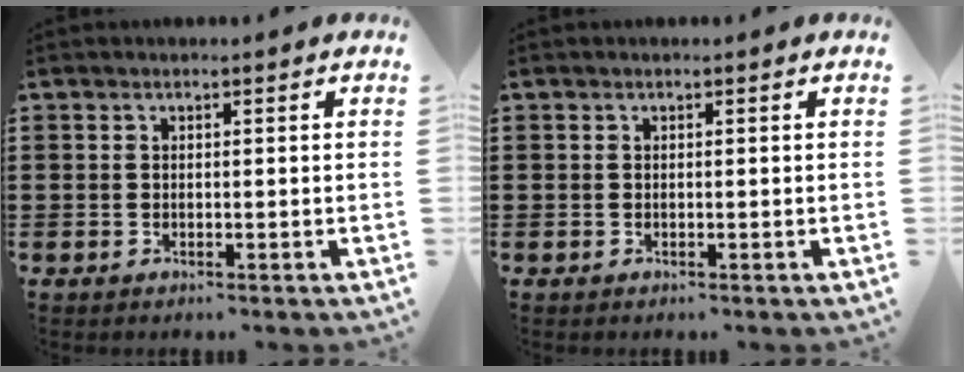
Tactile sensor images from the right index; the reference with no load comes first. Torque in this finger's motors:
{"motor_torque": [0.00, 0.00, 0.00, 0.00]}